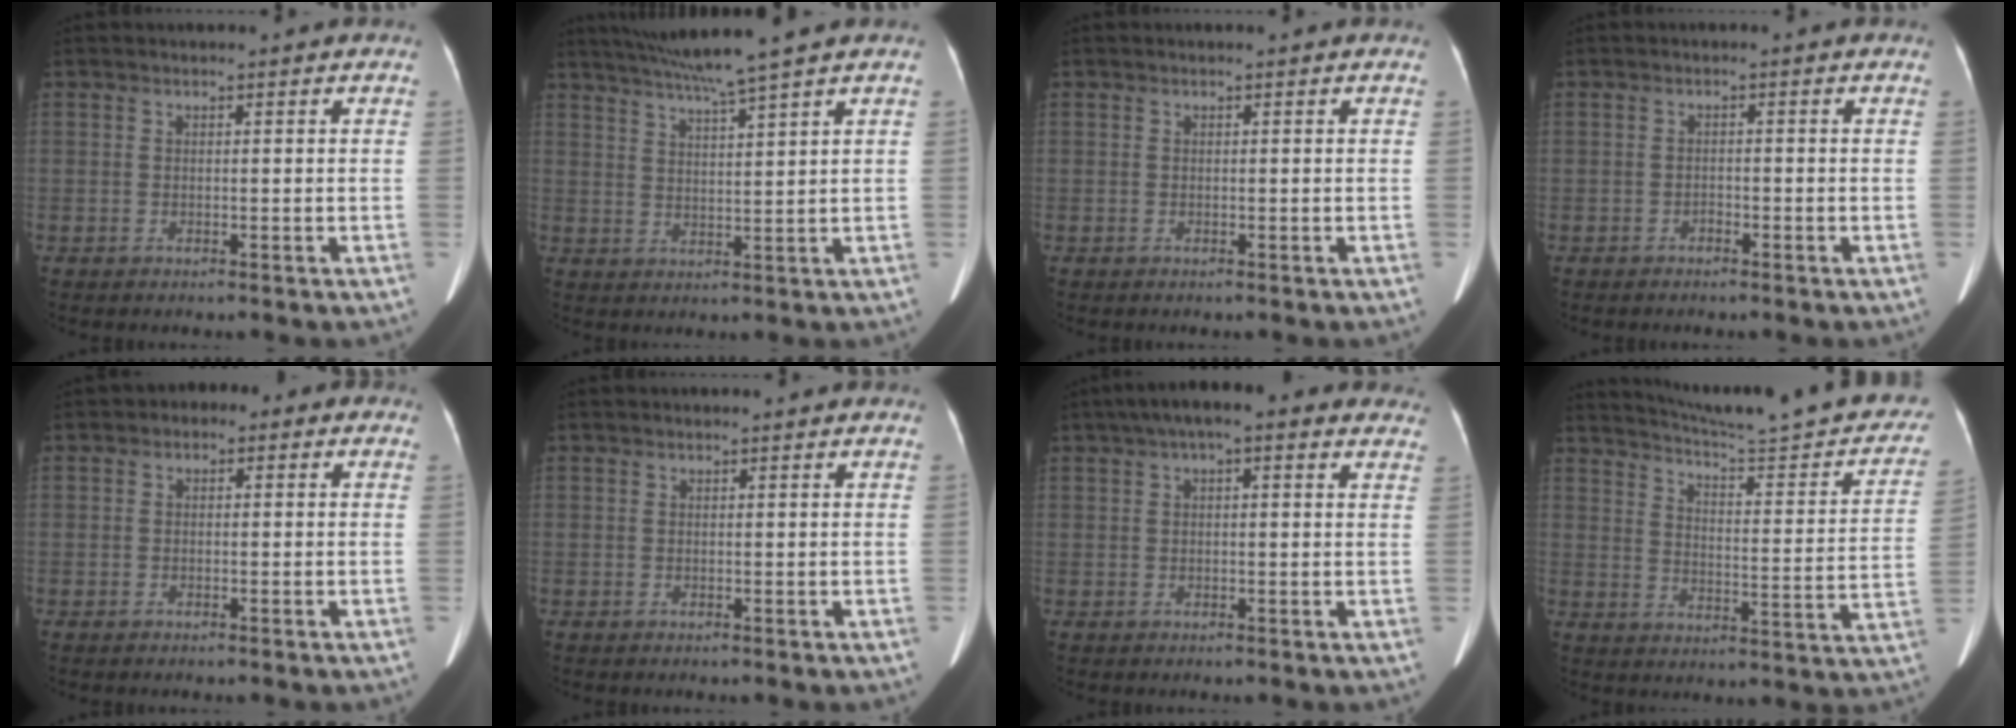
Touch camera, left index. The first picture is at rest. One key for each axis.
{"total": 7.7, "fx": 6.5, "fy": -1.8, "fz": 3.8, "tx": -0.065, "ty": 0.005, "tz": 0.110}
{"total": 0.0}
{"total": 0.8, "fx": -0.7, "fy": 0.3, "fz": 0.2, "tx": -0.003, "ty": 0.001, "tz": -0.014}
{"total": 2.5, "fx": -0.5, "fy": 2.0, "fz": 1.4, "tx": -0.013, "ty": 0.019, "tz": -0.015}
{"total": 0.0}
{"total": 9.3, "fx": 5.7, "fy": 2.9, "fz": 6.8, "tx": -0.092, "ty": 0.045, "tz": 0.072}
{"total": 24.7, "fx": 22.2, "fy": 1.8, "fz": 10.7, "tx": -0.147, "ty": -0.065, "tz": 0.274}